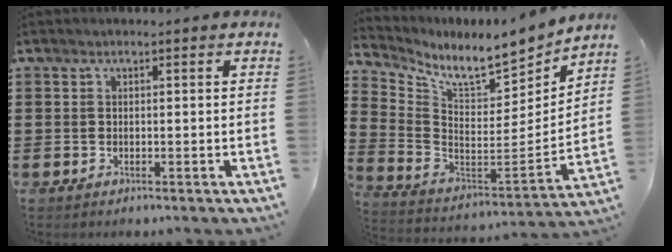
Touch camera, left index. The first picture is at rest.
{"total": 8.0, "force": [7.2, 1.2, 3.2], "torque": [-0.091, -0.068, 0.119]}